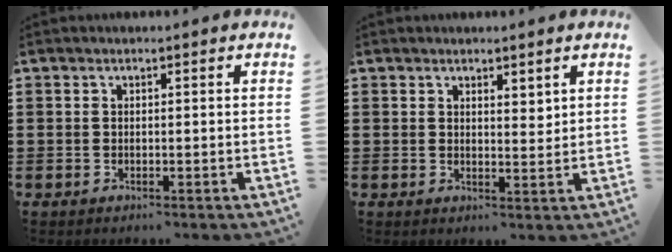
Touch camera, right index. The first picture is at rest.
{"total": 2.1, "force": [1.8, 0.9, 0.5], "torque": [-0.005, 0.003, 0.032]}